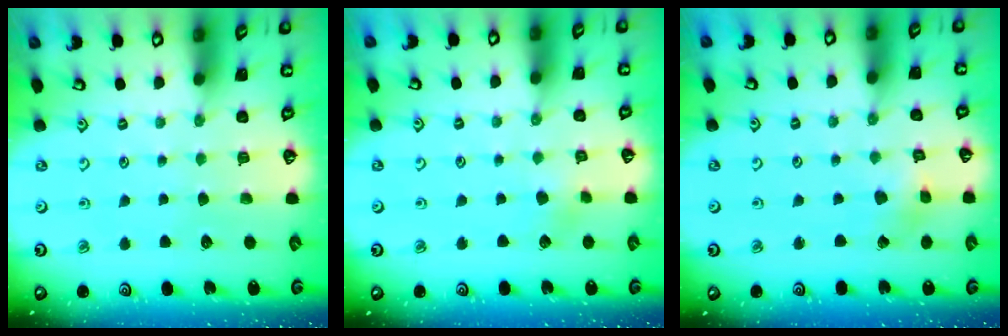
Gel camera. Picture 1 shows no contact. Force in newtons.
{"total": 2.9, "press": 2.9, "slide": 0.2}
{"total": 2.2, "press": 2.2, "slide": 0.2}